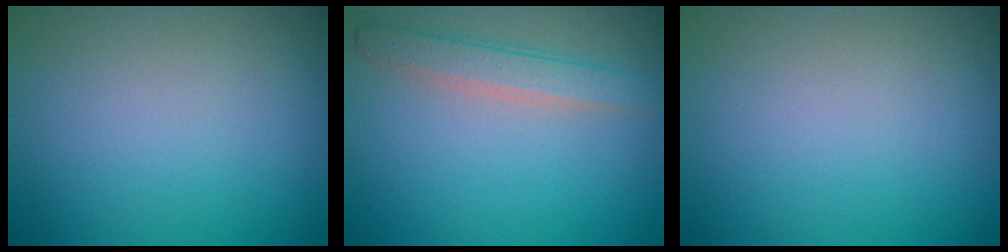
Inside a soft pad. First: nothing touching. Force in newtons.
{"total": 2.5, "press": 2.4, "slide": 0.1}
{"total": 0.0}